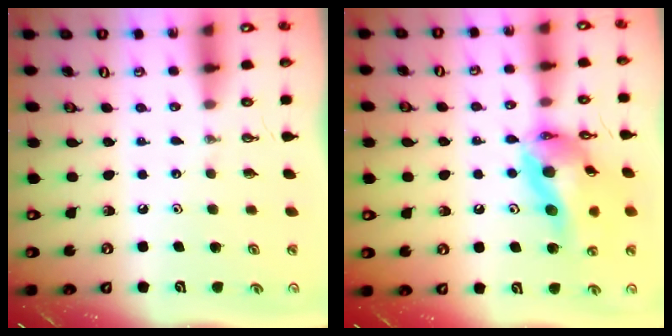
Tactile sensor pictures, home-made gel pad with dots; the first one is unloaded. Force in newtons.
{"total": 18.3, "press": 18.1, "slide": 2.5}